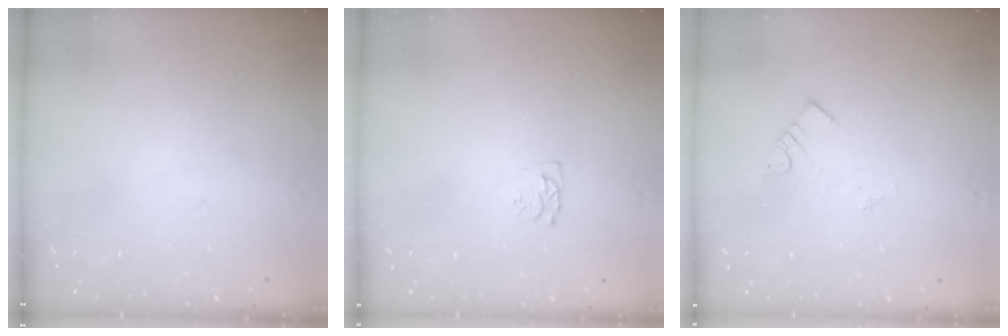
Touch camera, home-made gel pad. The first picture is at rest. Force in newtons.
{"total": 5.2, "press": 5.1, "slide": 0.7}
{"total": 2.1, "press": 2.0, "slide": 0.4}